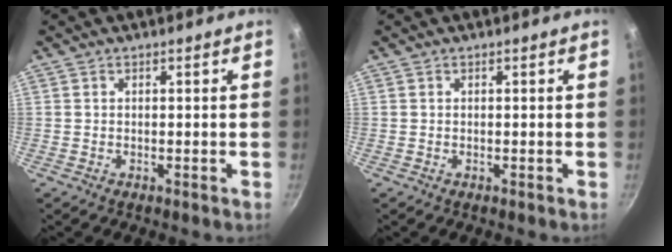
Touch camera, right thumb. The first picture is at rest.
{"total": 0.0}